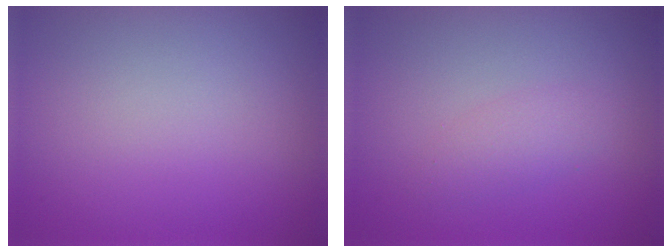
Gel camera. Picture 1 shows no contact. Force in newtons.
{"total": 1.7, "press": 1.7, "slide": 0.1}